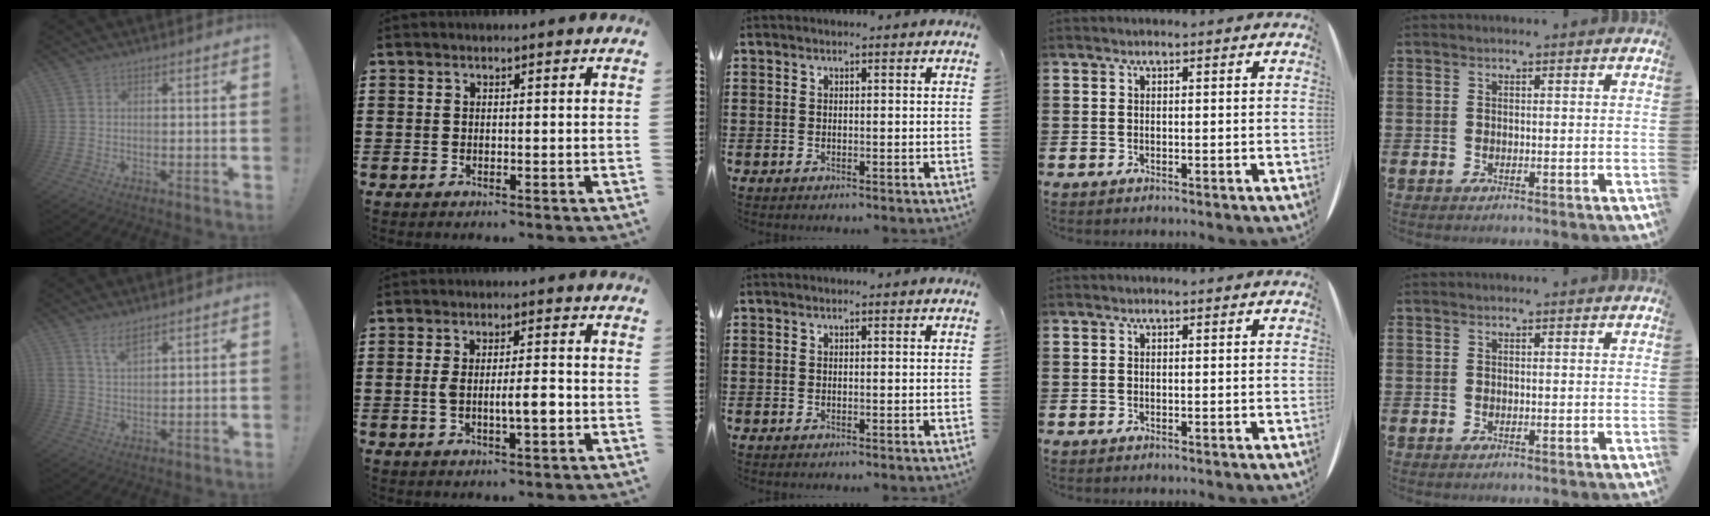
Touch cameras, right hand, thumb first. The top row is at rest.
{"thumb": {"total": 5.2, "force": [3.7, 1.7, 3.2], "torque": [-0.068, -0.013, 0.068]}, "index": {"total": 5.6, "force": [-0.9, 1.5, 5.3], "torque": [-0.100, 0.003, -0.020]}}